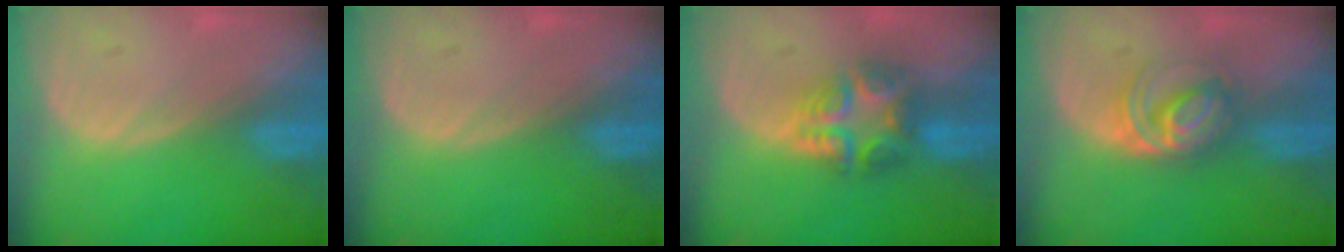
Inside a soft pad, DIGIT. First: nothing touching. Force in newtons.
{"total": 0.0}
{"total": 7.6, "press": 6.5, "slide": 3.8}
{"total": 5.5, "press": 5.3, "slide": 1.3}